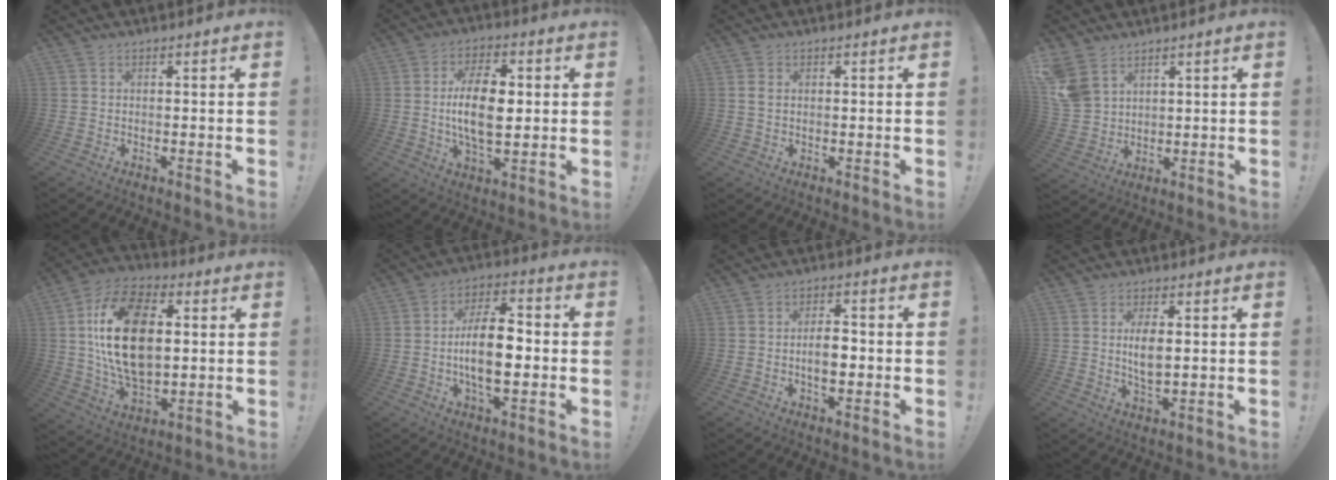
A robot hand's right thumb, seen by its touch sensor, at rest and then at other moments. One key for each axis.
{"total": 14.7, "fx": 0.5, "fy": 7.4, "fz": 12.7, "tx": -0.234, "ty": -0.003, "tz": -0.002}
{"total": 1.9, "fx": 0.5, "fy": 1.2, "fz": 1.3, "tx": -0.024, "ty": 0.003, "tz": 0.009}
{"total": 8.6, "fx": 5.6, "fy": 5.5, "fz": 3.5, "tx": -0.074, "ty": -0.028, "tz": 0.115}
{"total": 23.7, "fx": 3.2, "fy": 14.6, "fz": 18.4, "tx": -0.349, "ty": 0.003, "tz": 0.055}
{"total": 14.1, "fx": -2.4, "fy": 6.7, "fz": 12.2, "tx": -0.221, "ty": 0.006, "tz": -0.052}
{"total": 6.2, "fx": -1.4, "fy": 3.2, "fz": 5.1, "tx": -0.077, "ty": 0.006, "tz": -0.032}
{"total": 6.3, "fx": 0.8, "fy": 3.0, "fz": 5.4, "tx": -0.093, "ty": -0.010, "tz": 0.006}